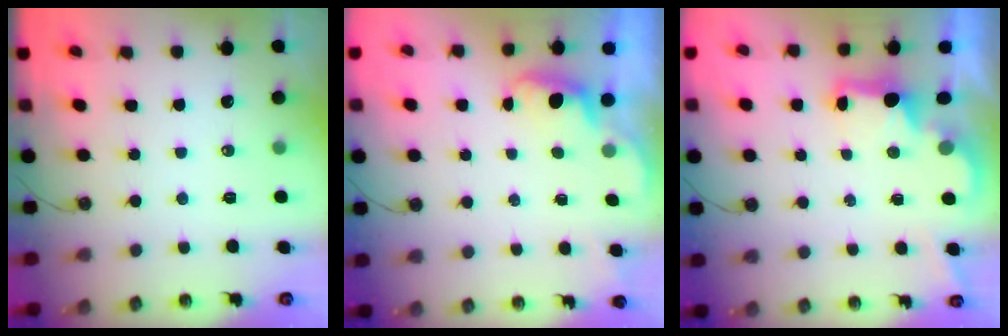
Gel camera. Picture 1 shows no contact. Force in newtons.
{"total": 1.0, "press": 0.7, "slide": 0.7}
{"total": 2.4, "press": 2.3, "slide": 0.8}